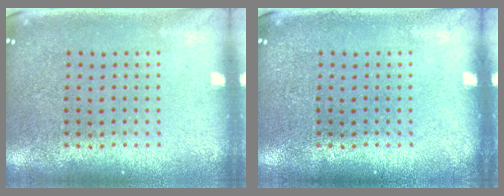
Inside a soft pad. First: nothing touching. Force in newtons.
{"total": 0.0}